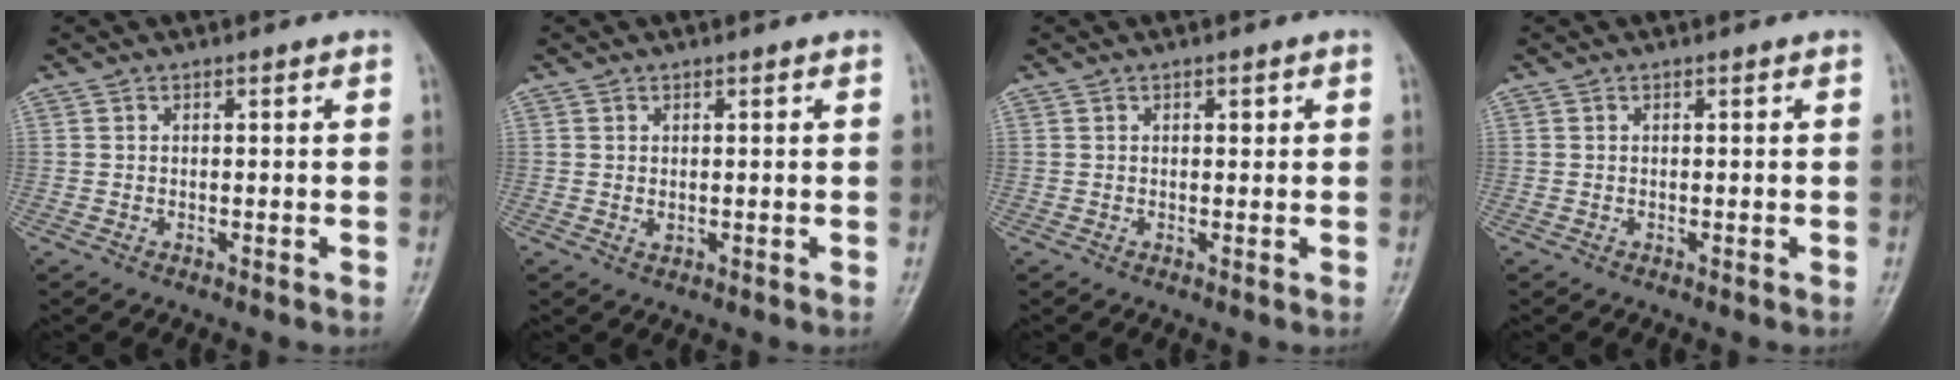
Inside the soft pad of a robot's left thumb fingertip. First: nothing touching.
{"total": 0.7, "force": [0.2, 0.4, 0.6], "torque": [-0.010, -0.004, 0.006]}
{"total": 0.7, "force": [0.3, 0.4, 0.4], "torque": [0.000, 0.000, 0.004]}
{"total": 0.0}